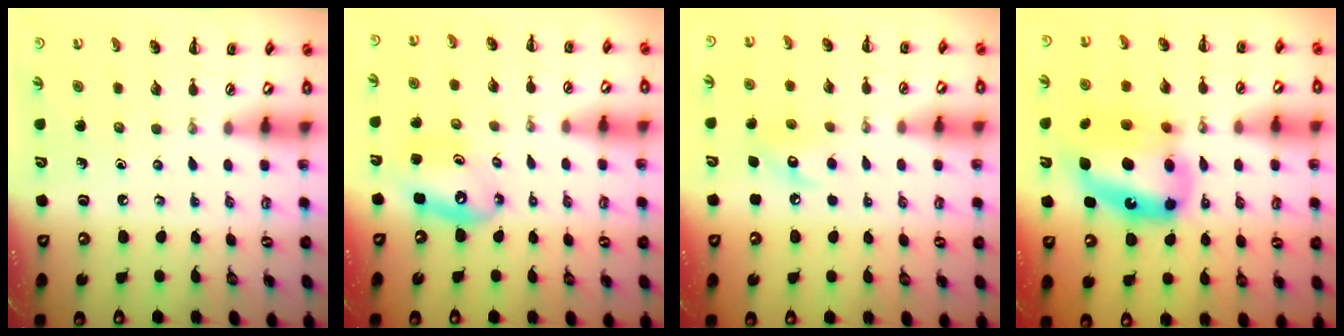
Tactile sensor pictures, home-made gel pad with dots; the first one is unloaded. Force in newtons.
{"total": 10.0, "press": 9.7, "slide": 2.5}
{"total": 7.5, "press": 7.4, "slide": 1.3}
{"total": 16.6, "press": 16.0, "slide": 4.2}